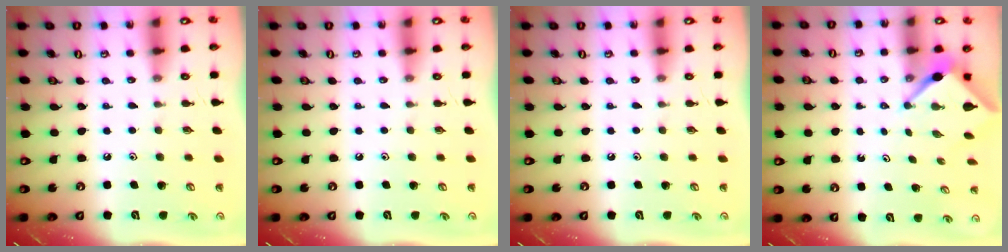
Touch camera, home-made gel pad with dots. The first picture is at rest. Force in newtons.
{"total": 0.0}
{"total": 0.0}
{"total": 3.3, "press": 3.3, "slide": 0.2}